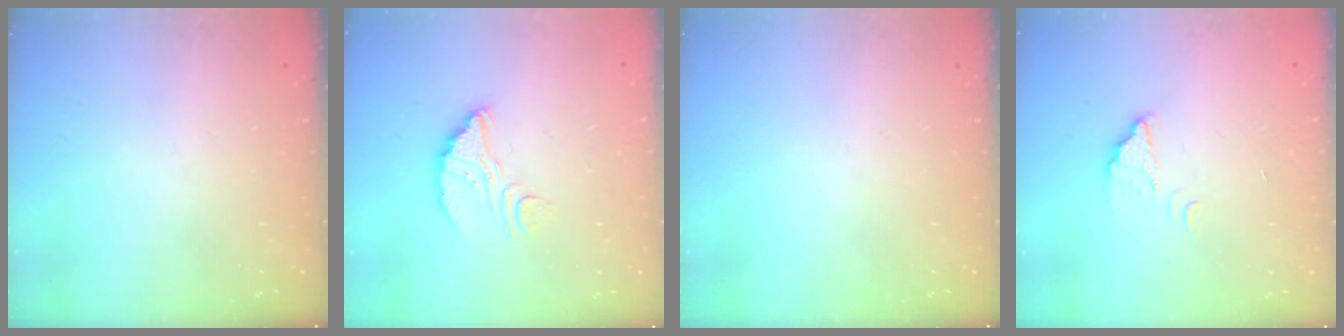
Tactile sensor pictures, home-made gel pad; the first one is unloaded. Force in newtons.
{"total": 7.2, "press": 7.2, "slide": 0.6}
{"total": 0.0}
{"total": 2.1, "press": 2.1, "slide": 0.1}